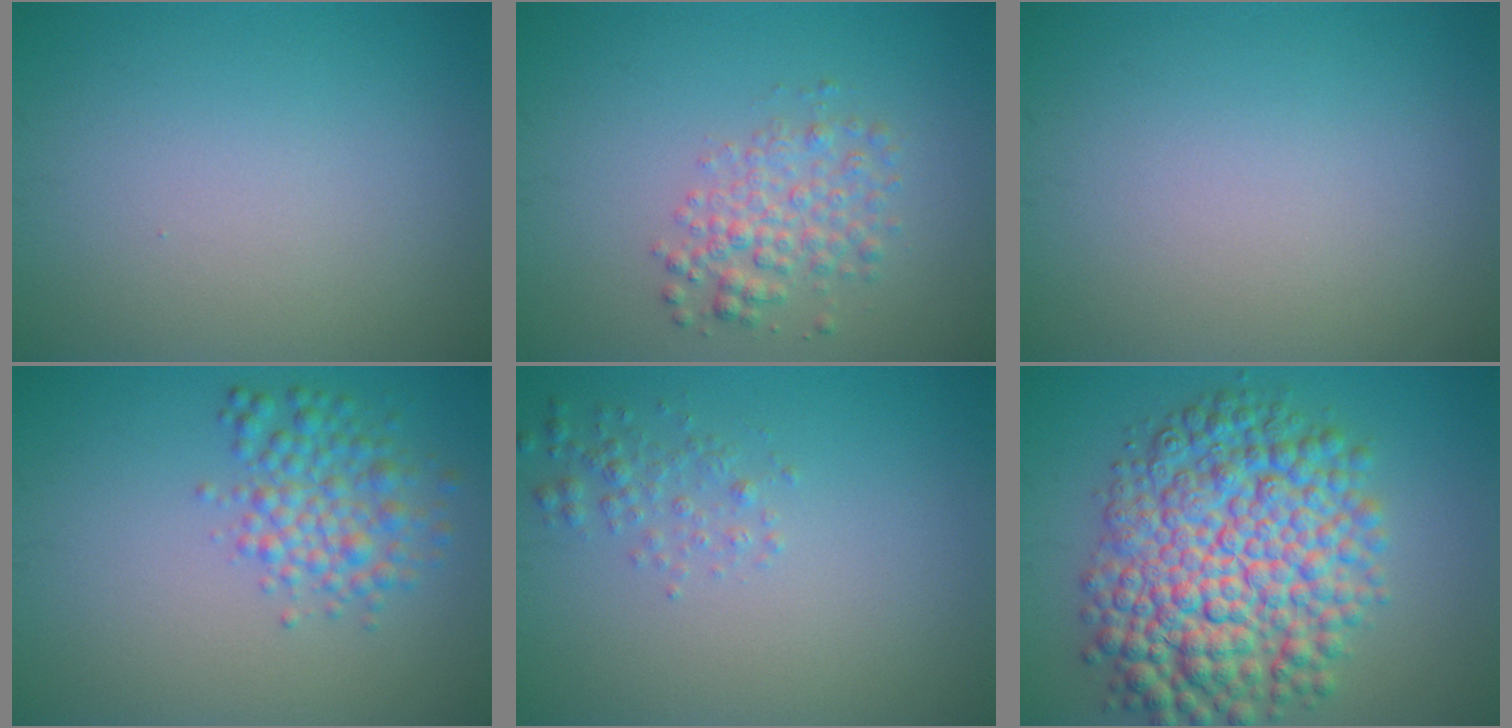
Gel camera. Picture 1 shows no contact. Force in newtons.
{"total": 3.0, "press": 3.0, "slide": 0.1}
{"total": 0.0}
{"total": 3.6, "press": 3.6, "slide": 0.0}
{"total": 1.5, "press": 1.5, "slide": 0.0}
{"total": 11.6, "press": 11.6, "slide": 0.2}